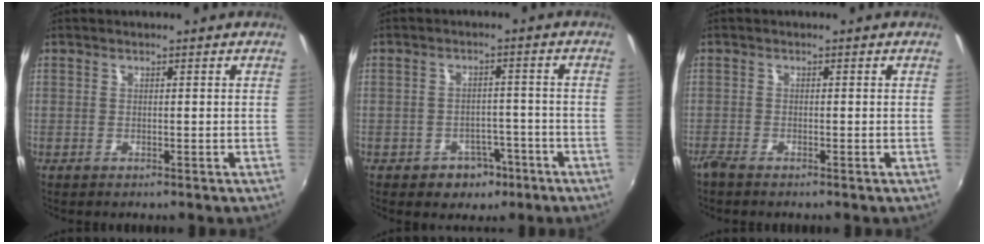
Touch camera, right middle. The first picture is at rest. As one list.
[{"total": 5.0, "force": [-2.7, 3.9, 1.6], "torque": [-0.039, 0.013, -0.024]}, {"total": 1.6, "force": [-1.5, 0.1, 0.8], "torque": [-0.018, -0.008, -0.031]}]